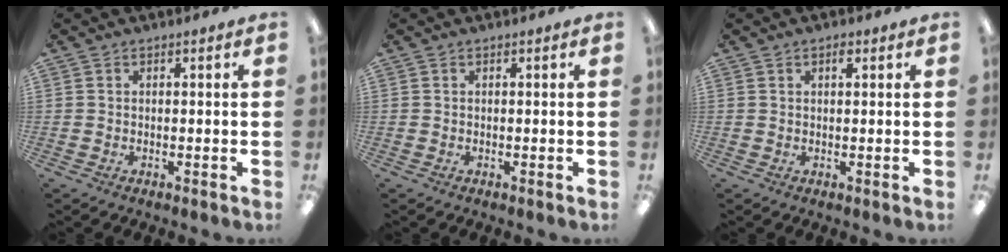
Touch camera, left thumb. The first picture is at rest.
{"total": 0.0}
{"total": 1.7, "force": [0.9, 0.8, 1.1], "torque": [-0.008, -0.003, 0.012]}